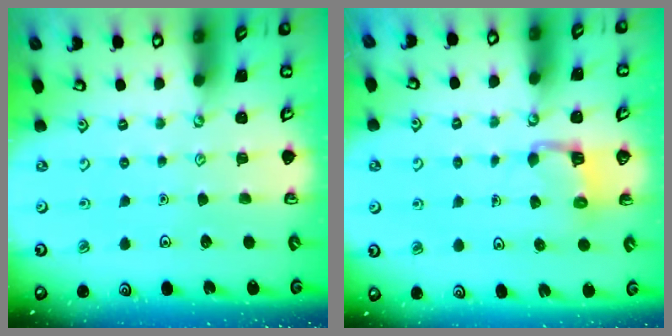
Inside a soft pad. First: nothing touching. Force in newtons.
{"total": 2.8, "press": 2.8, "slide": 0.2}